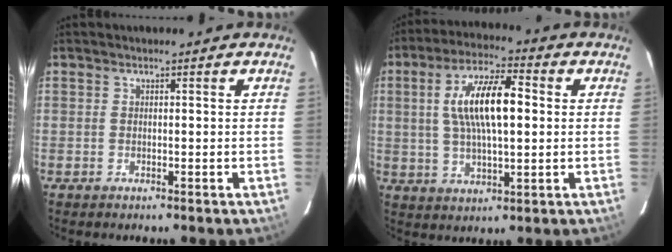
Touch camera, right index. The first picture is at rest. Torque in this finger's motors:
{"motor_torque": [0.61, -0.10, 0.69, 0.21]}